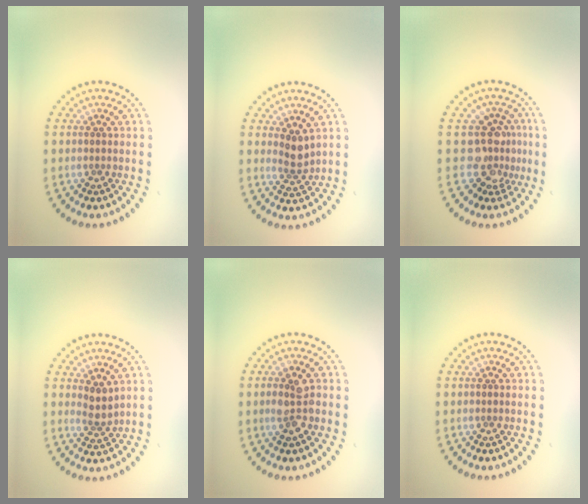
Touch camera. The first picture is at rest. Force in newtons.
{"total": 2.0, "press": 1.7, "slide": 1.2}
{"total": 3.8, "press": 2.8, "slide": 2.6}
{"total": 1.9, "press": 1.5, "slide": 1.1}
{"total": 2.6, "press": 2.5, "slide": 0.7}
{"total": 0.0}